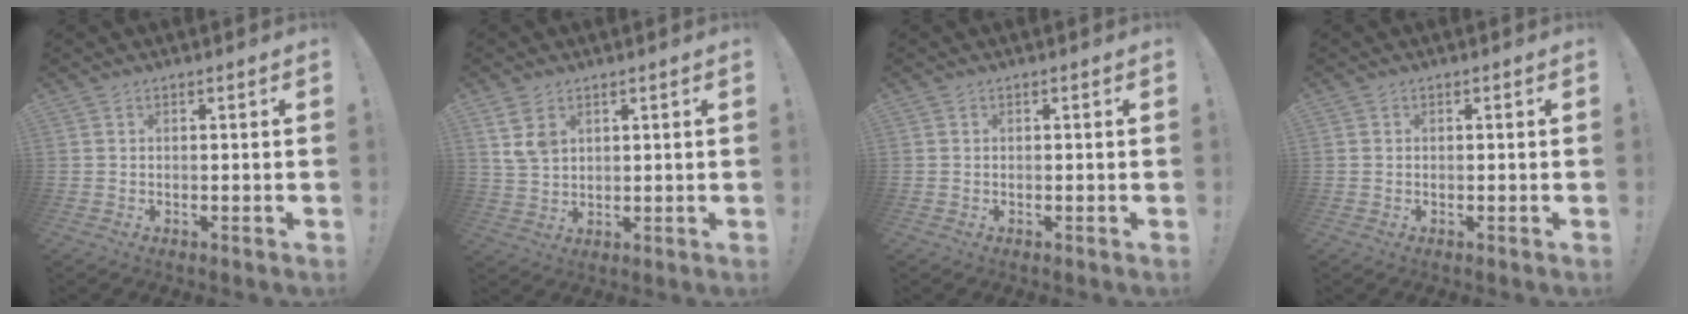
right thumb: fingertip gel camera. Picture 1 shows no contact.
{"total": 6.2, "force": [3.2, 4.1, 3.4], "torque": [-0.057, -0.009, 0.064]}
{"total": 0.0}
{"total": 0.5, "force": [0.1, 0.5, 0.0], "torque": [-0.005, 0.004, 0.002]}